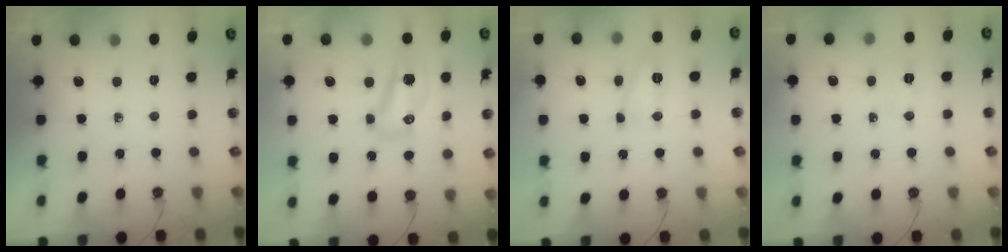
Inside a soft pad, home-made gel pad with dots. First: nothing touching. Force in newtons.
{"total": 8.2, "press": 8.1, "slide": 1.3}
{"total": 6.3, "press": 6.3, "slide": 0.2}
{"total": 4.4, "press": 4.3, "slide": 1.2}